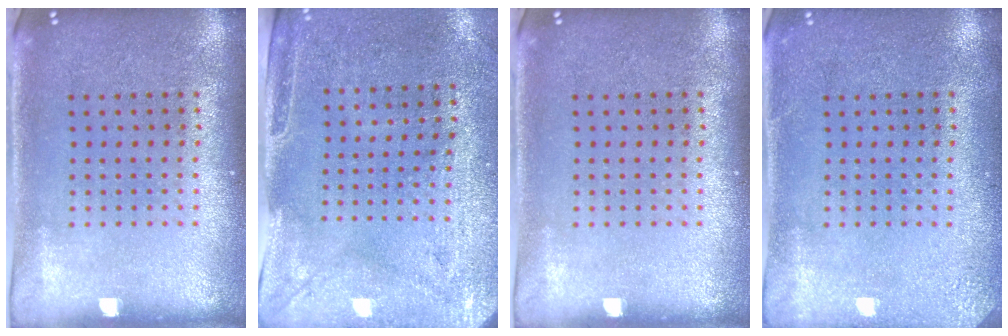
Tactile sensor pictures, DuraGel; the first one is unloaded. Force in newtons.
{"total": 3.0, "press": 2.4, "slide": 1.7}
{"total": 0.0}
{"total": 2.0, "press": 2.0, "slide": 0.3}